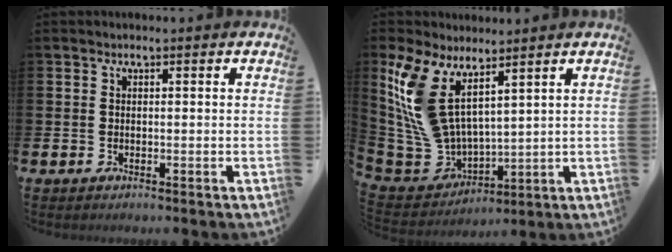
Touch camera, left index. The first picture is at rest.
{"total": 9.9, "force": [6.3, 4.6, 6.0], "torque": [-0.151, -0.031, 0.118]}